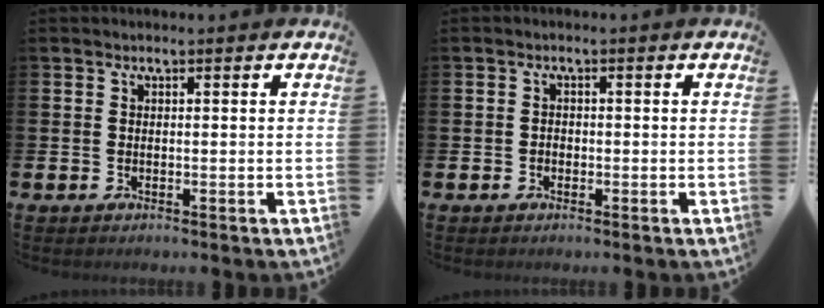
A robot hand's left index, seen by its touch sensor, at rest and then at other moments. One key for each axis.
{"total": 0.9, "fx": -0.4, "fy": 0.7, "fz": 0.2, "tx": -0.008, "ty": 0.006, "tz": -0.009}